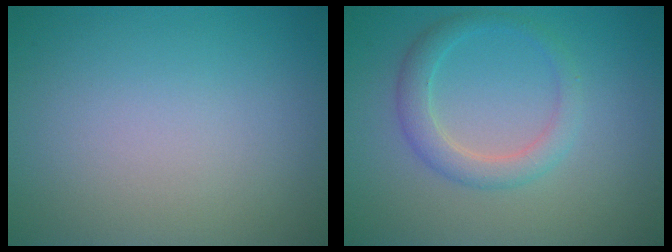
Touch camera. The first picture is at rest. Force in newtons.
{"total": 2.7, "press": 2.7, "slide": 0.1}